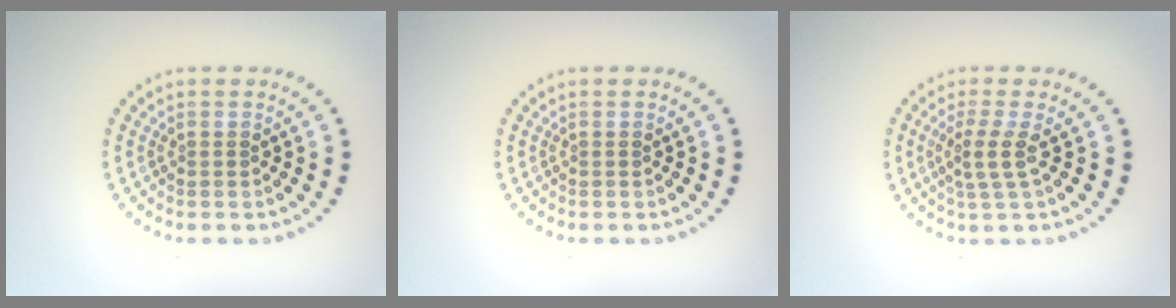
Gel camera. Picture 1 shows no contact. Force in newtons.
{"total": 0.0}
{"total": 2.3, "press": 1.7, "slide": 1.5}